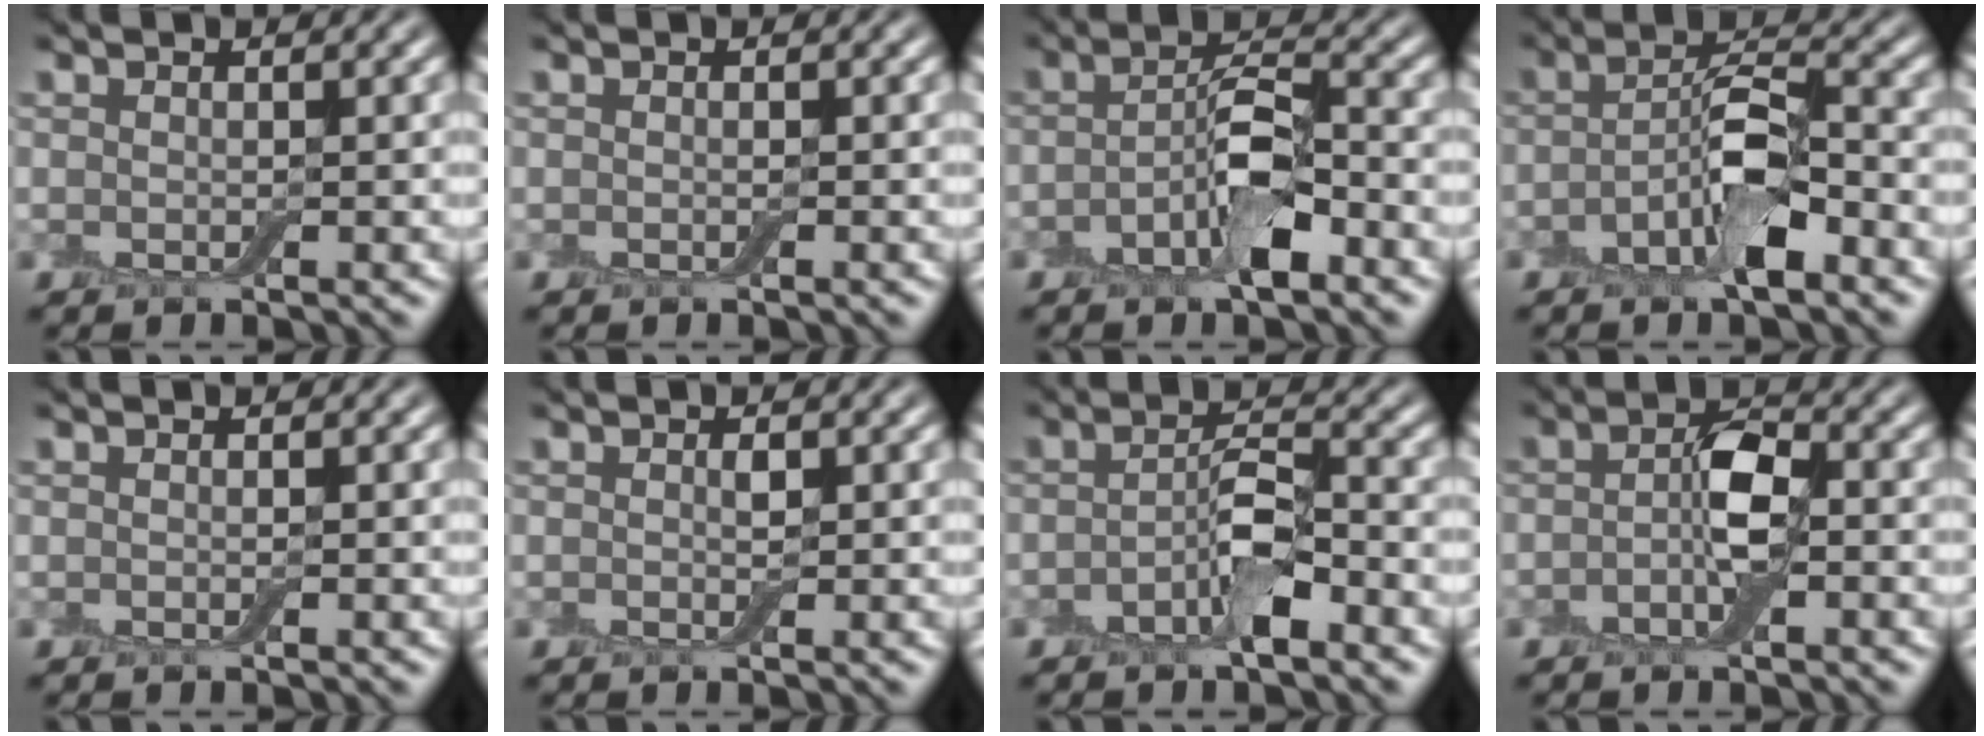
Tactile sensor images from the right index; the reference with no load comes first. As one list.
[{"total": 0.0}, {"total": 5.3, "force": [-2.1, 1.8, 4.4], "torque": [-0.081, 0.007, -0.045]}, {"total": 5.9, "force": [-2.4, 2.0, 5.0], "torque": [-0.090, 0.008, -0.051]}, {"total": 0.0}, {"total": 0.7, "force": [0.1, 0.2, 0.6], "torque": [-0.011, -0.001, 0.000]}, {"total": 4.0, "force": [-1.8, 1.3, 3.3], "torque": [-0.060, 0.008, -0.040]}, {"total": 3.4, "force": [-0.8, 1.2, 3.1], "torque": [-0.055, 0.008, -0.021]}]